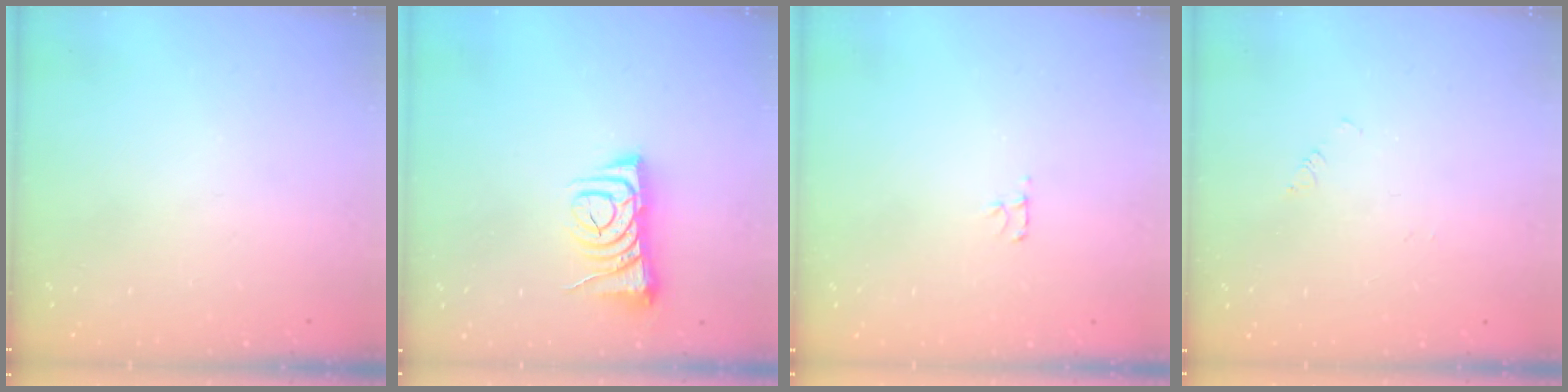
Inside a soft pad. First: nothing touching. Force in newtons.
{"total": 7.1, "press": 7.1, "slide": 1.0}
{"total": 3.1, "press": 3.1, "slide": 0.4}
{"total": 1.4, "press": 1.3, "slide": 0.3}